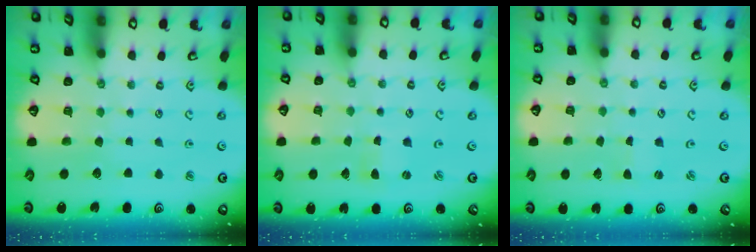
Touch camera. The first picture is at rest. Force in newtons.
{"total": 0.0}
{"total": 0.0}